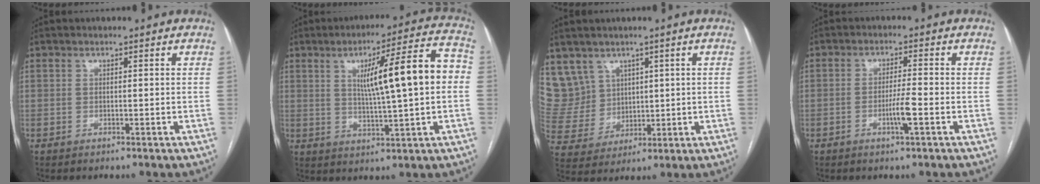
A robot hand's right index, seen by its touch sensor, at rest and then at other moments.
{"total": 14.0, "force": [1.5, 1.1, 13.8], "torque": [-0.203, 0.026, 0.026]}
{"total": 9.8, "force": [5.6, 8.0, 0.8], "torque": [-0.033, 0.039, 0.134]}
{"total": 3.9, "force": [-1.4, -0.1, 3.7], "torque": [-0.069, -0.005, -0.027]}